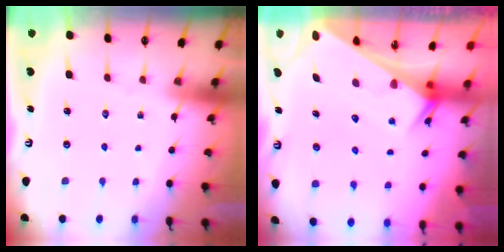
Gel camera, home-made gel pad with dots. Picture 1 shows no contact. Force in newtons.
{"total": 2.6, "press": 2.6, "slide": 0.1}